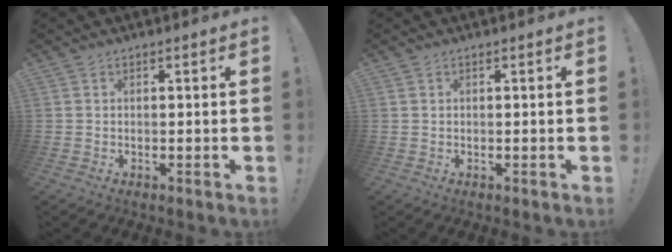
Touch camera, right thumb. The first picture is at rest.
{"total": 0.0}